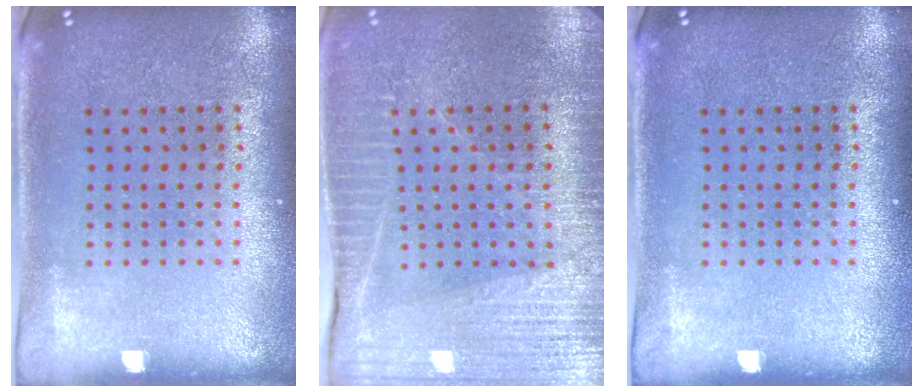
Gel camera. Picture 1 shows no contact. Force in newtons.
{"total": 3.5, "press": 3.4, "slide": 0.8}
{"total": 0.0}